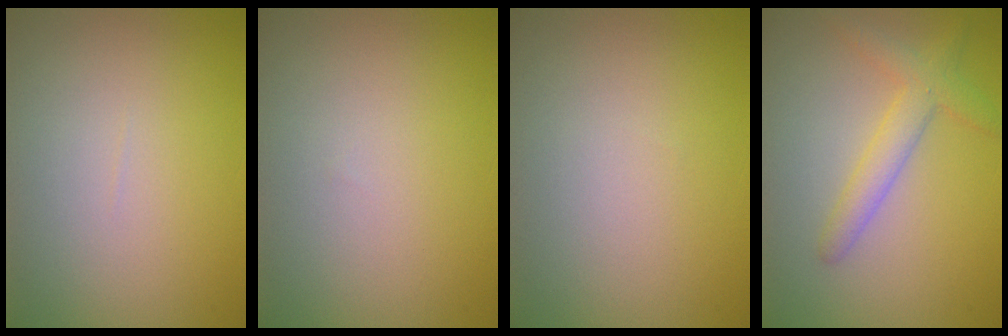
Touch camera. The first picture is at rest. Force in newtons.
{"total": 0.0}
{"total": 0.0}
{"total": 2.8, "press": 2.8, "slide": 0.1}